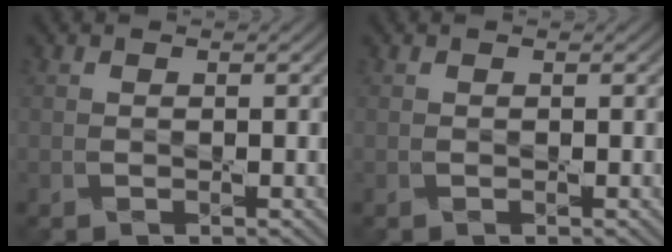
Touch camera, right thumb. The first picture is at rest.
{"total": 0.0}